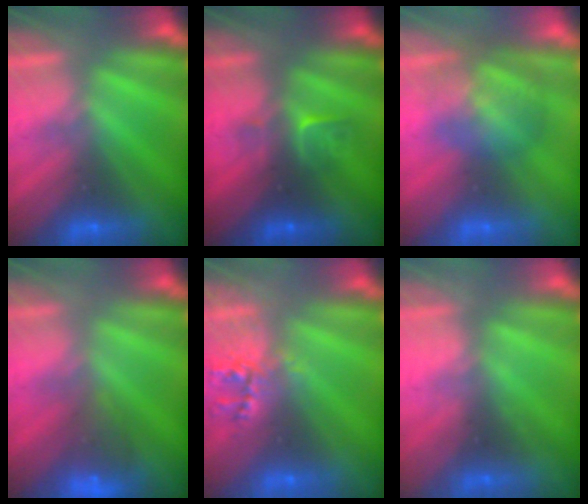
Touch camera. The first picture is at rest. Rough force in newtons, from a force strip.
{"total": 2.8}
{"total": 3.2}
{"total": 7.0}
{"total": 2.3}
{"total": 2.1}